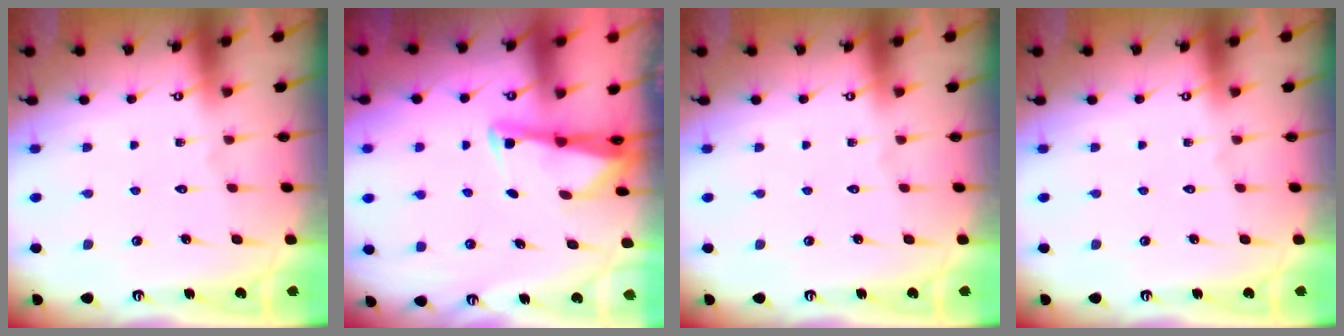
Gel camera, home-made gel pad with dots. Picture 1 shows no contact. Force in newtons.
{"total": 2.7, "press": 2.7, "slide": 0.3}
{"total": 0.0}
{"total": 0.0}